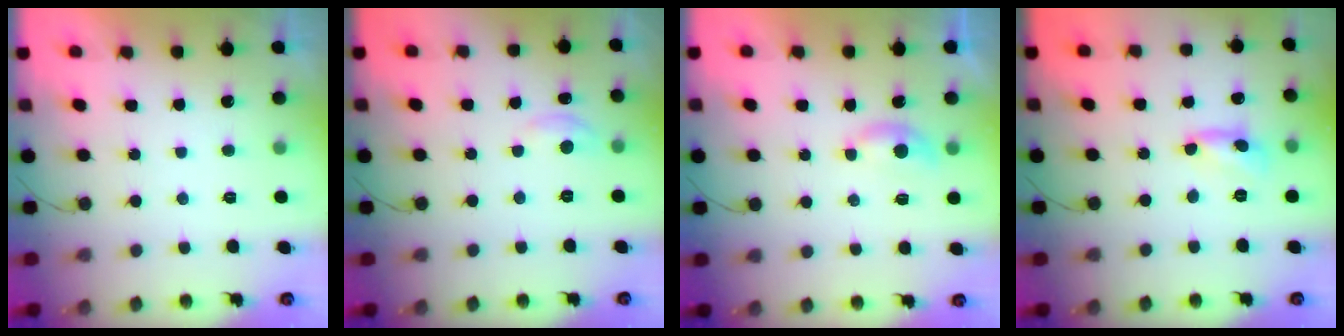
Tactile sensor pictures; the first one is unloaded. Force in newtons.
{"total": 3.8, "press": 3.7, "slide": 0.5}
{"total": 4.1, "press": 4.1, "slide": 0.7}
{"total": 3.2, "press": 3.2, "slide": 0.2}